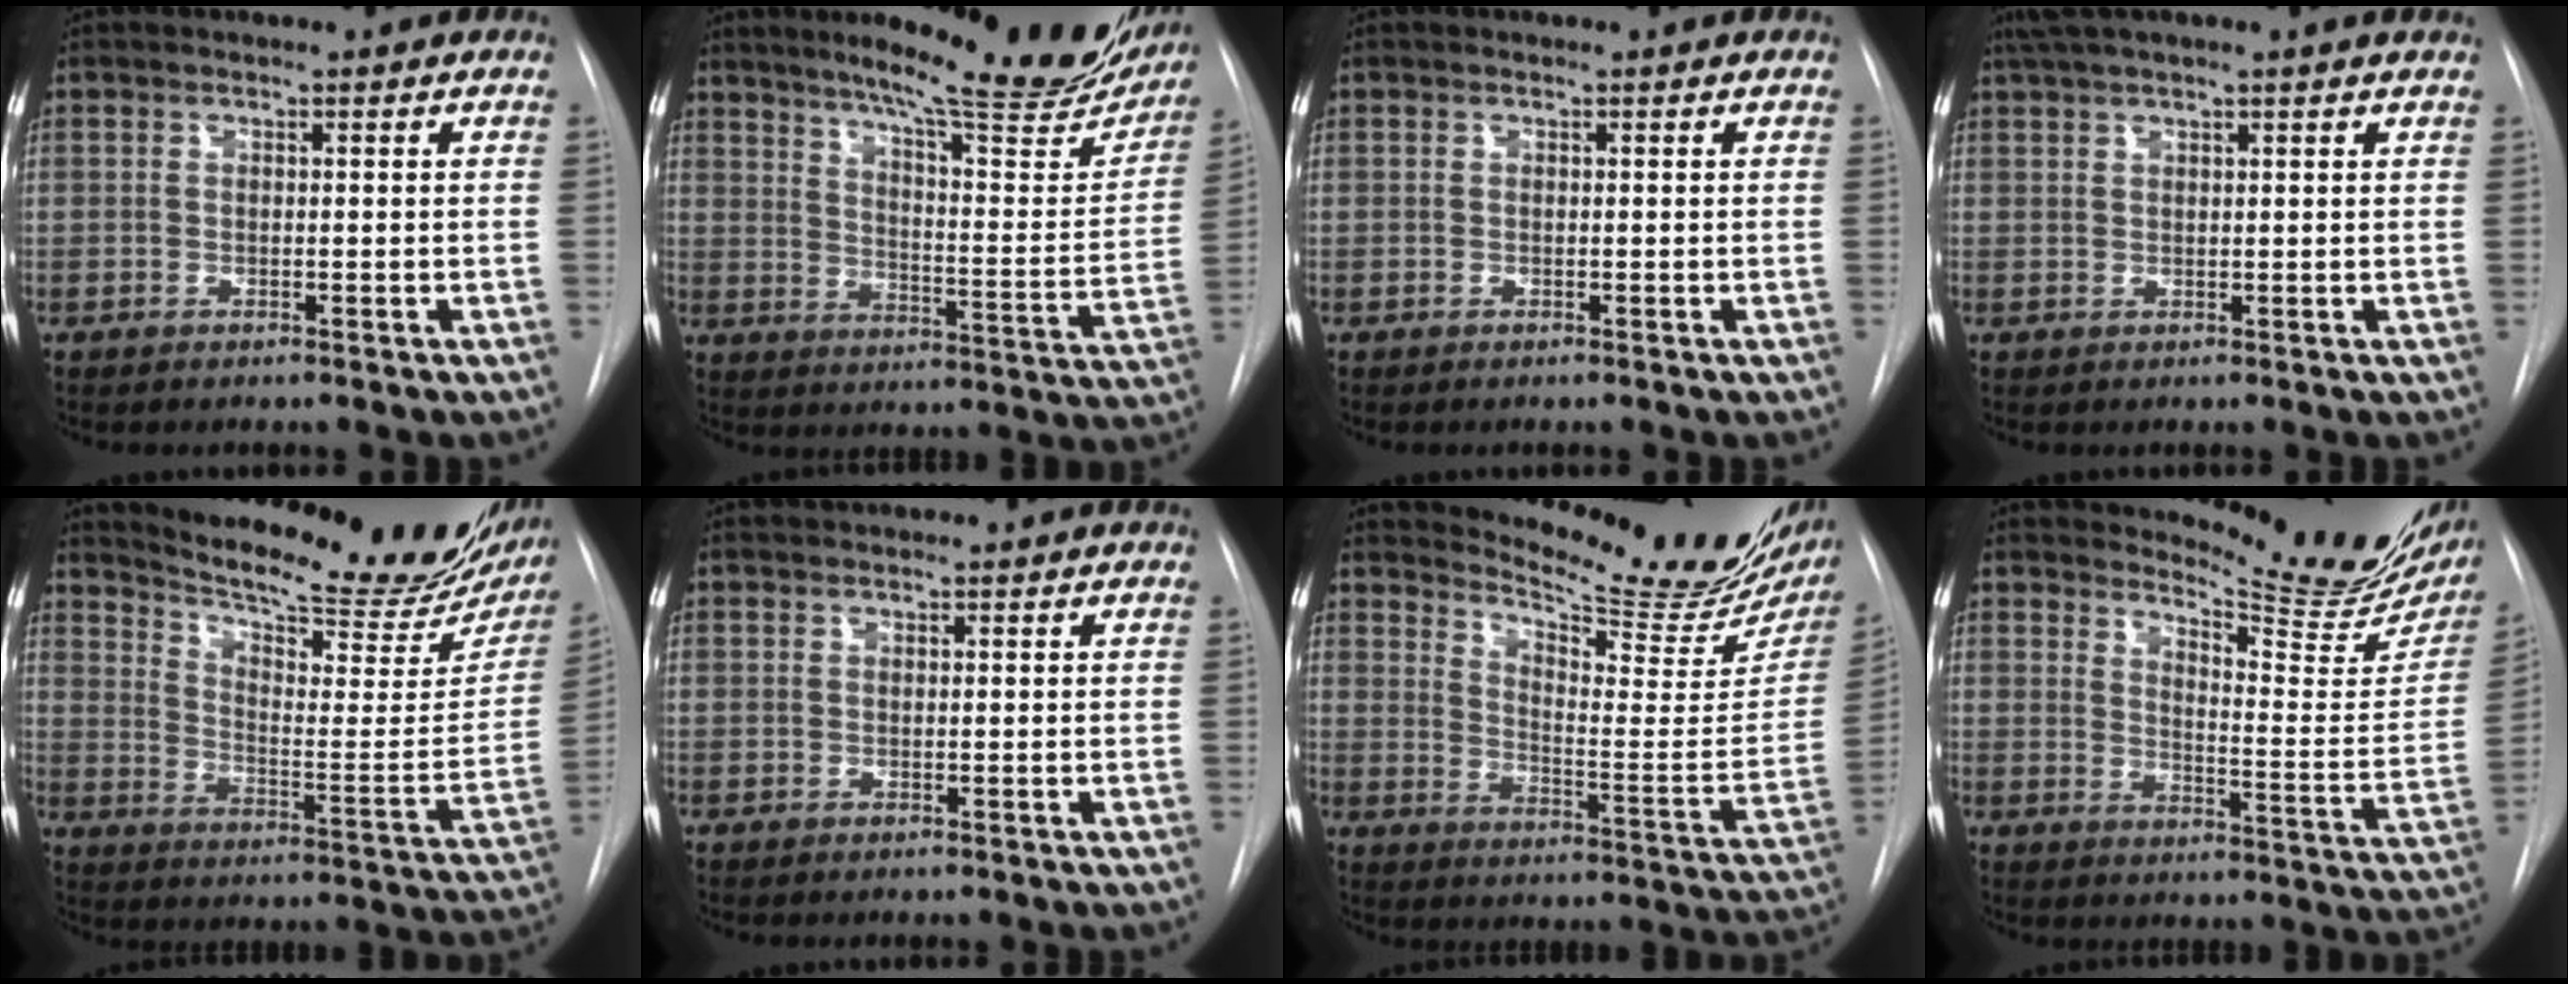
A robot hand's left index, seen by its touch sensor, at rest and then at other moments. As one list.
[{"total": 23.4, "force": [19.2, 2.9, 12.9], "torque": [-0.183, -0.056, 0.248]}, {"total": 0.0}, {"total": 7.5, "force": [6.0, -0.5, 4.5], "torque": [-0.078, 0.039, 0.084]}, {"total": 25.3, "force": [21.5, 5.4, 12.2], "torque": [-0.190, -0.062, 0.279]}, {"total": 2.1, "force": [2.0, -0.1, 0.4], "torque": [-0.007, 0.023, 0.031]}, {"total": 21.2, "force": [18.9, 3.1, 9.3], "torque": [-0.142, -0.088, 0.243]}, {"total": 15.8, "force": [14.5, 2.4, 5.8], "torque": [-0.078, -0.092, 0.172]}]